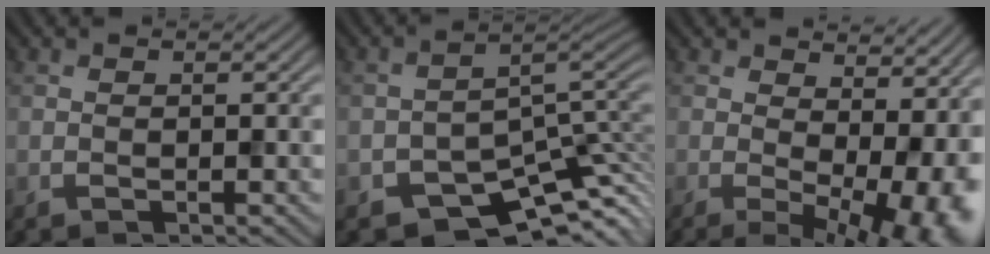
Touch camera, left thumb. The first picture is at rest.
{"total": 7.1, "force": [-4.9, 3.9, 3.3], "torque": [-0.034, -0.028, -0.079]}
{"total": 11.3, "force": [-0.2, 5.1, 10.1], "torque": [-0.129, -0.015, 0.033]}